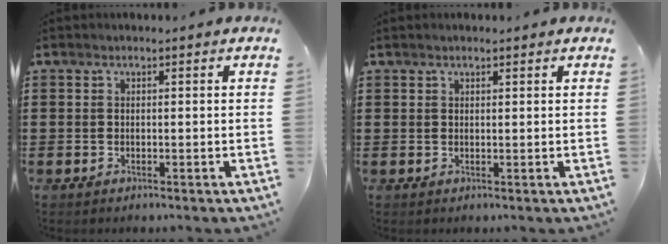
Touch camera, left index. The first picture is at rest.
{"total": 0.9, "force": [0.7, 0.2, 0.4], "torque": [-0.009, 0.002, 0.014]}